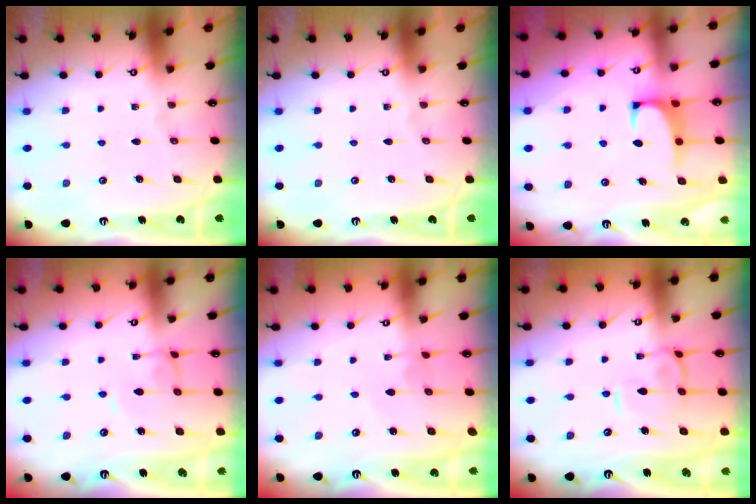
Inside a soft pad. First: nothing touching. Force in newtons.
{"total": 0.0}
{"total": 1.2, "press": 1.0, "slide": 0.7}
{"total": 0.8, "press": 0.8, "slide": 0.2}
{"total": 2.7, "press": 2.7, "slide": 0.1}
{"total": 2.7, "press": 2.6, "slide": 0.9}